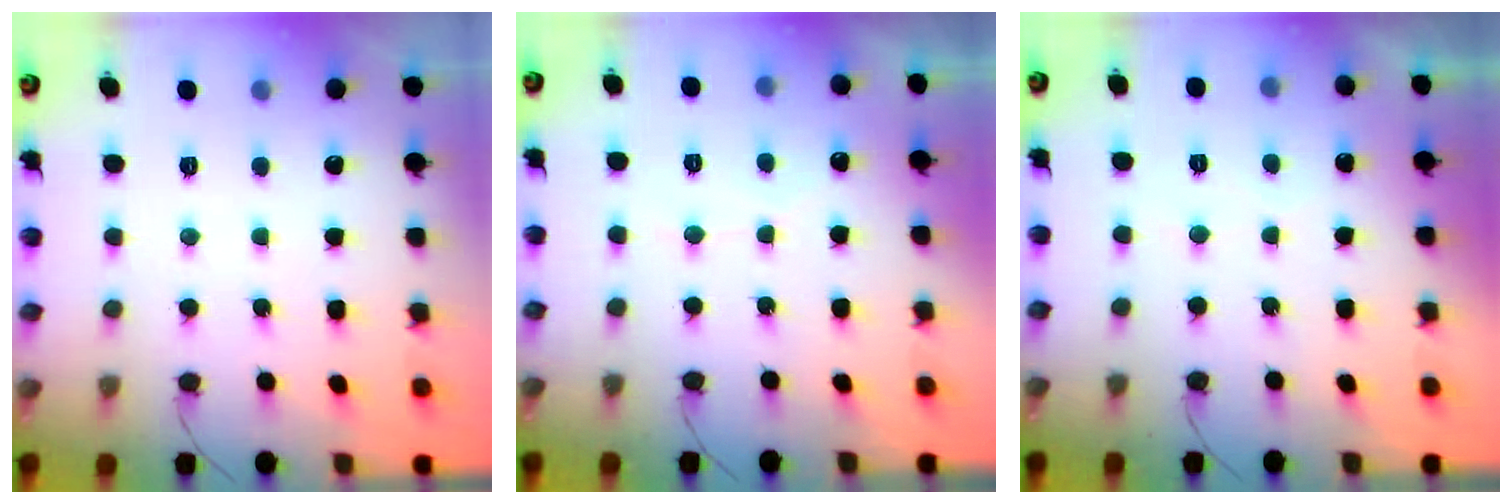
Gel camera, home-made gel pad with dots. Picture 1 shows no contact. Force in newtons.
{"total": 3.0, "press": 3.0, "slide": 0.1}
{"total": 2.3, "press": 2.3, "slide": 0.1}